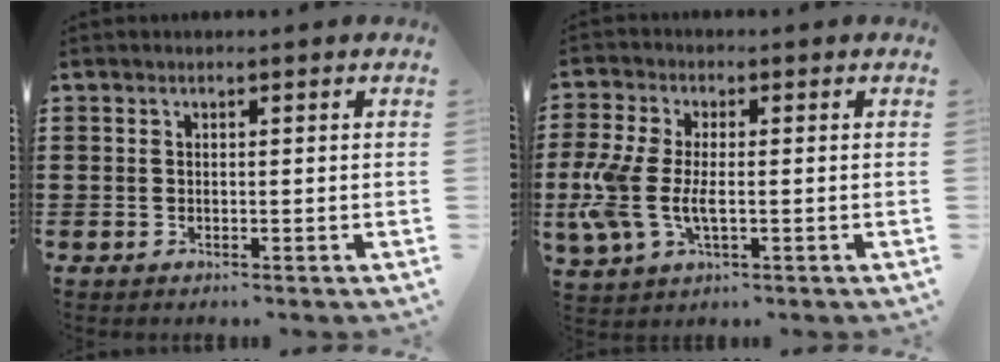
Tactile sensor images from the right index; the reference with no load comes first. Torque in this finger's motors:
{"motor_torque": [1.61, -0.53, 0.86, 0.21]}